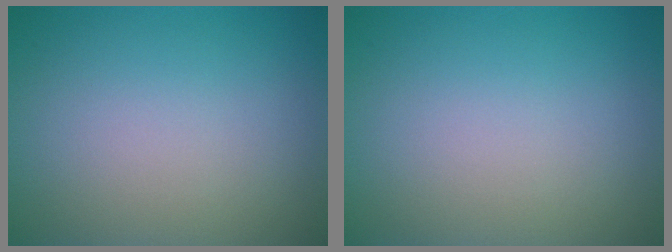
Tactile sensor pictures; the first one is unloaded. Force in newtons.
{"total": 0.0}